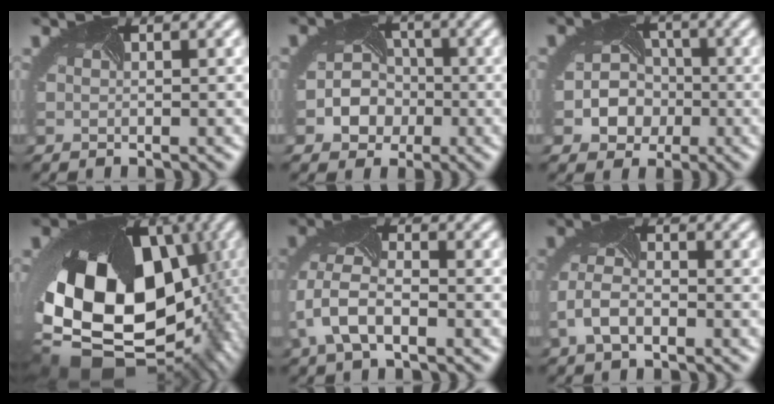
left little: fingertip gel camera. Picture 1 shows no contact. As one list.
[{"total": 4.4, "force": [-1.2, 3.9, 1.7], "torque": [-0.011, -0.002, -0.025]}, {"total": 4.6, "force": [-1.1, 4.1, 1.9], "torque": [-0.010, -0.005, -0.023]}, {"total": 20.7, "force": [-2.1, 15.2, 14.0], "torque": [-0.303, -0.070, -0.002]}, {"total": 5.5, "force": [-1.8, 3.2, 4.2], "torque": [-0.106, -0.001, -0.039]}, {"total": 3.7, "force": [-1.5, 2.0, 2.6], "torque": [-0.064, -0.005, -0.032]}]